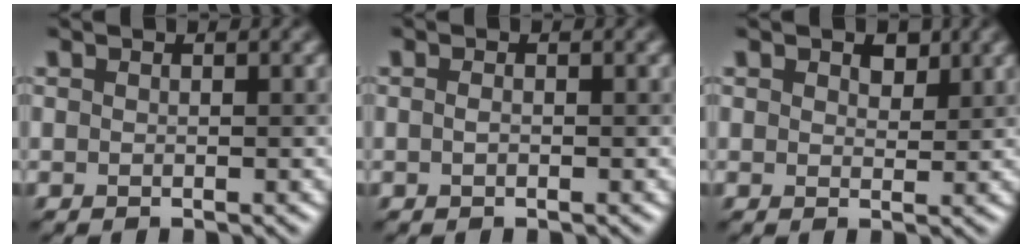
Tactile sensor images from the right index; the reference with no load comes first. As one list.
[{"total": 0.5, "force": [-0.2, 0.2, 0.4], "torque": [-0.009, 0.004, 0.000]}, {"total": 1.6, "force": [1.0, 1.0, 0.7], "torque": [-0.006, 0.004, 0.020]}]